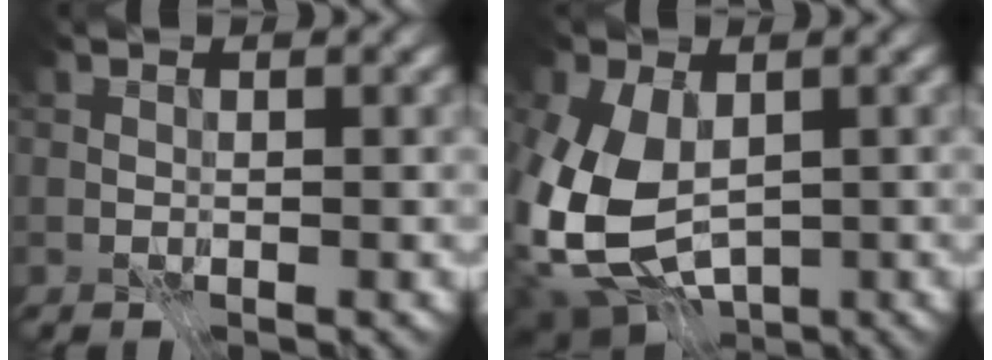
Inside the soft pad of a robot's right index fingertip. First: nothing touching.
{"total": 10.6, "force": [-0.6, 7.2, 7.7], "torque": [-0.181, -0.032, 0.000]}